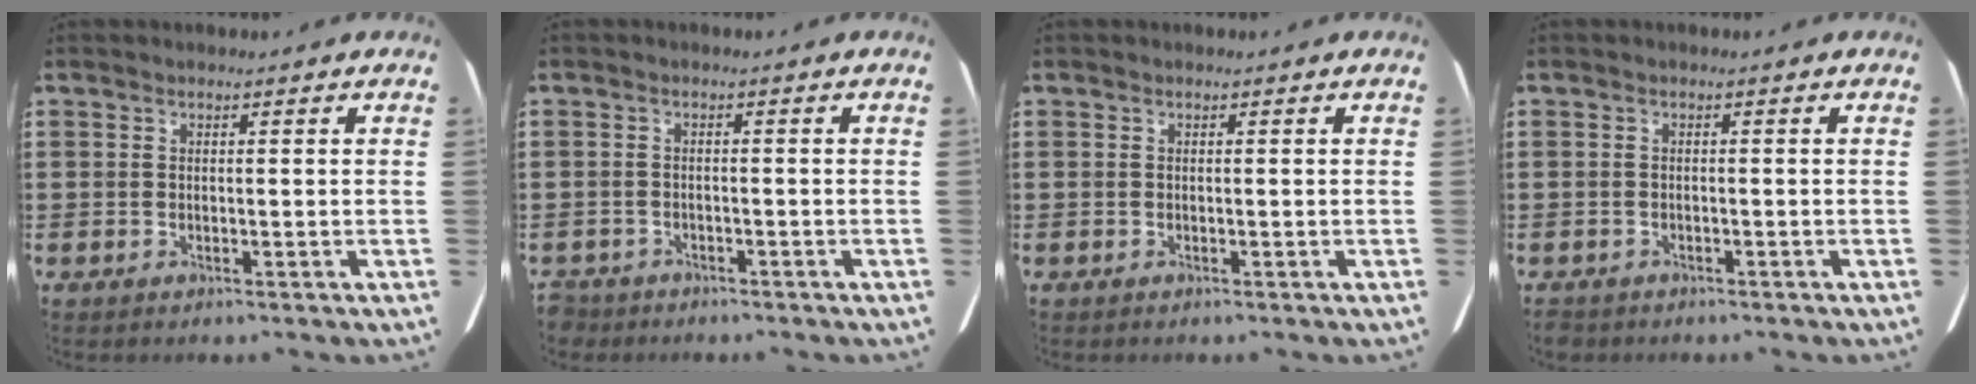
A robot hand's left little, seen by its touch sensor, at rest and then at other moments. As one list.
[{"total": 1.5, "force": [-1.5, 0.2, 0.1], "torque": [-0.007, -0.001, -0.033]}, {"total": 0.0}, {"total": 0.7, "force": [-0.7, 0.1, 0.1], "torque": [-0.006, -0.003, -0.013]}]